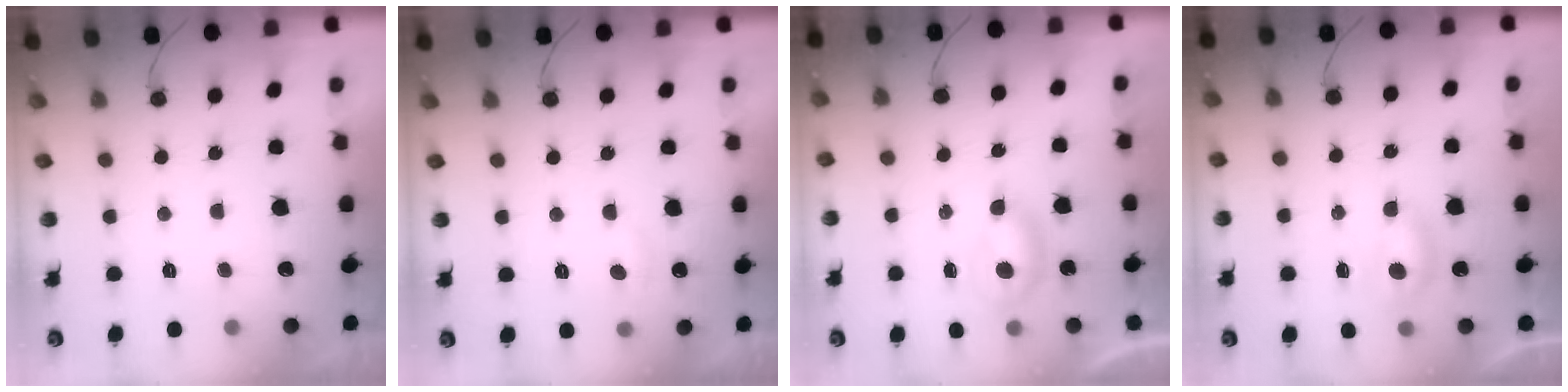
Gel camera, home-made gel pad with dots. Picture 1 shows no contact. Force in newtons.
{"total": 3.9, "press": 3.8, "slide": 0.4}
{"total": 4.4, "press": 4.3, "slide": 0.6}
{"total": 4.7, "press": 4.6, "slide": 0.6}